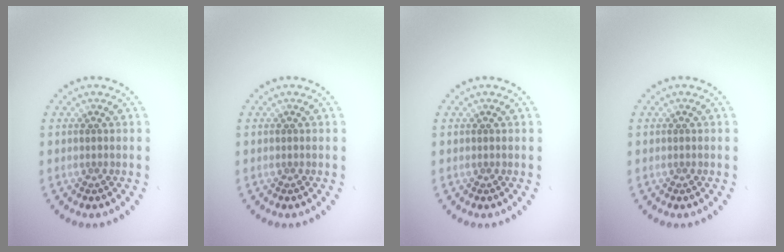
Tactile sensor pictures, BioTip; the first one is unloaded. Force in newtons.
{"total": 0.0}
{"total": 0.0}
{"total": 0.0}